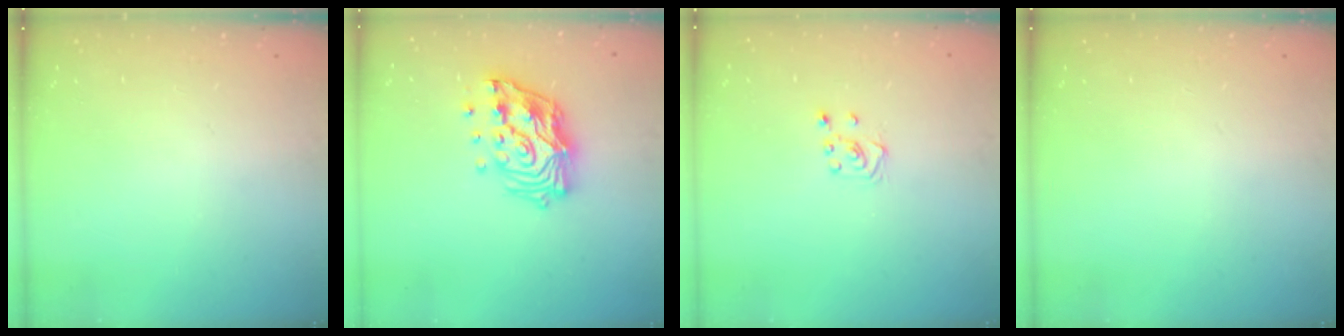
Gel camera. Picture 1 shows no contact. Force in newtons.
{"total": 16.1, "press": 16.0, "slide": 2.3}
{"total": 3.2, "press": 3.2, "slide": 0.4}
{"total": 0.0}